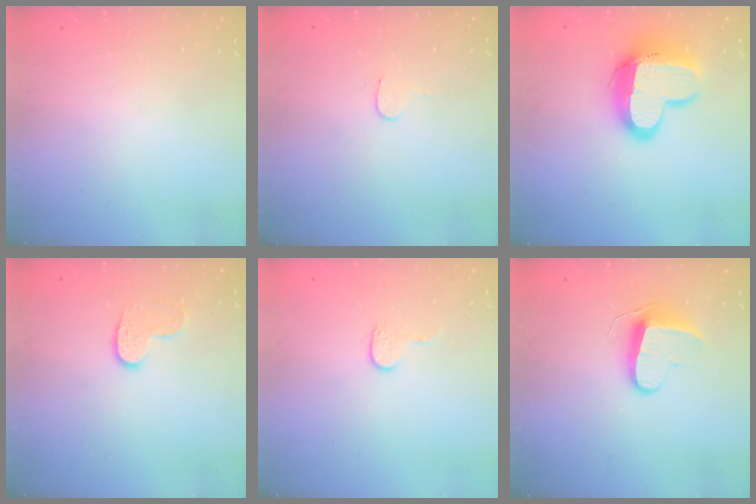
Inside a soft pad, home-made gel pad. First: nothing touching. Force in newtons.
{"total": 4.5, "press": 4.5, "slide": 0.4}
{"total": 15.3, "press": 15.2, "slide": 1.2}
{"total": 6.8, "press": 6.8, "slide": 0.2}
{"total": 3.9, "press": 3.9, "slide": 0.4}
{"total": 9.6, "press": 9.6, "slide": 0.4}